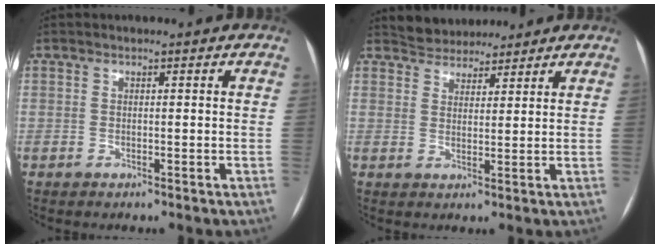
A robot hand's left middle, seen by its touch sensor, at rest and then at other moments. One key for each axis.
{"total": 5.4, "fx": 5.0, "fy": 1.9, "fz": 0.5, "tx": -0.012, "ty": 0.017, "tz": 0.084}